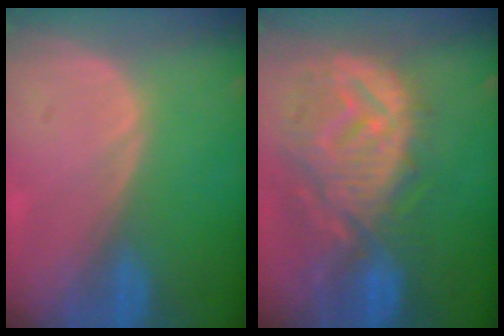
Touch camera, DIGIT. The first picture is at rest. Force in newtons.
{"total": 12.4, "press": 11.0, "slide": 5.7}